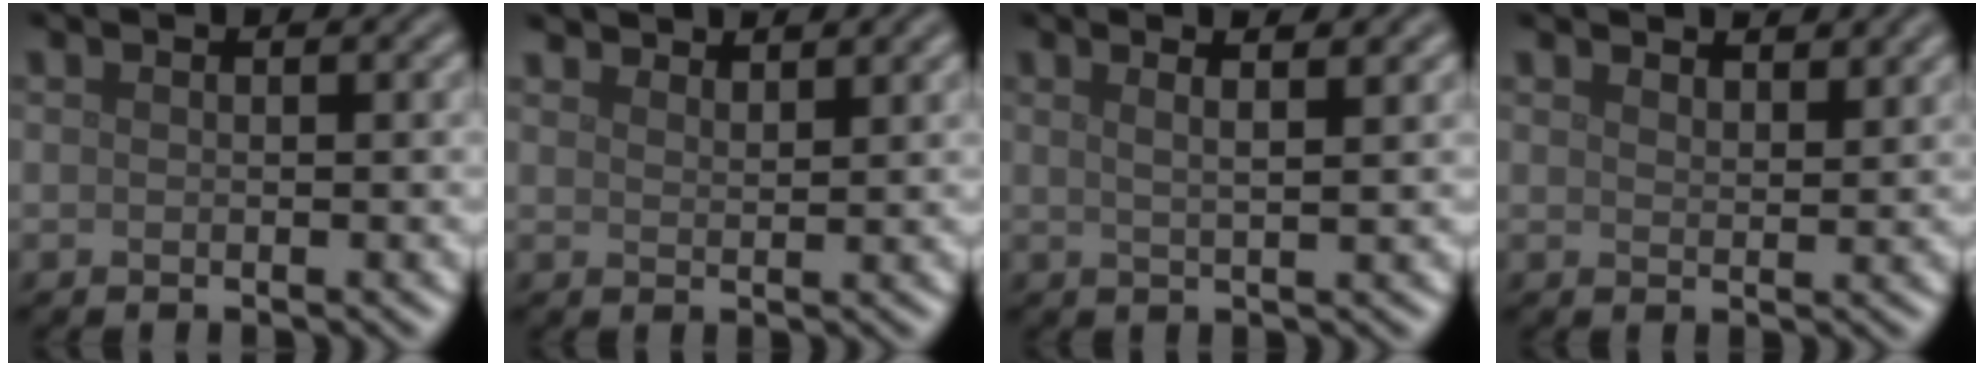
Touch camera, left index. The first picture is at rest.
{"total": 3.7, "force": [3.5, 0.6, 0.9], "torque": [-0.011, 0.000, 0.054]}
{"total": 4.7, "force": [2.8, 1.8, 3.3], "torque": [-0.025, 0.027, 0.006]}
{"total": 2.6, "force": [2.5, 0.5, 0.8], "torque": [-0.012, 0.003, 0.040]}